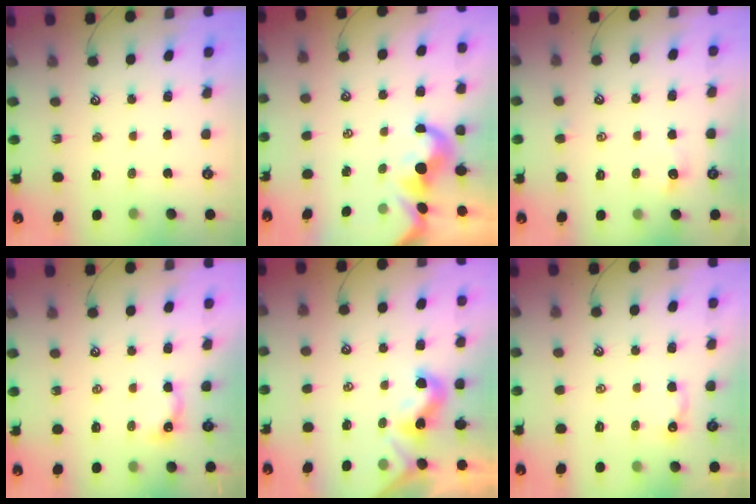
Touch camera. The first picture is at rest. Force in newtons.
{"total": 2.0, "press": 1.8, "slide": 0.9}
{"total": 0.9, "press": 0.9, "slide": 0.2}
{"total": 5.8, "press": 5.8, "slide": 0.6}
{"total": 2.0, "press": 2.0, "slide": 0.4}
{"total": 1.6, "press": 1.6, "slide": 0.4}